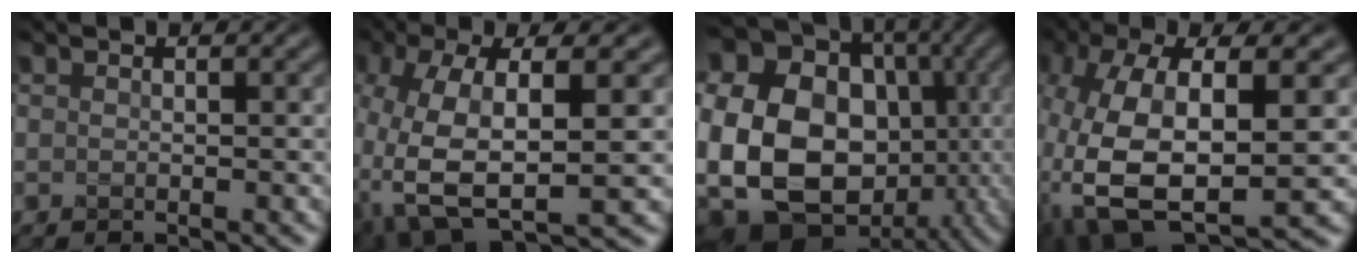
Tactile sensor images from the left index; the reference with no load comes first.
{"total": 11.6, "force": [-2.0, 5.0, 10.3], "torque": [-0.223, -0.006, -0.035]}
{"total": 23.1, "force": [-1.7, 19.5, 12.3], "torque": [-0.257, -0.004, -0.072]}
{"total": 14.0, "force": [-0.9, 6.6, 12.3], "torque": [-0.274, -0.003, -0.013]}